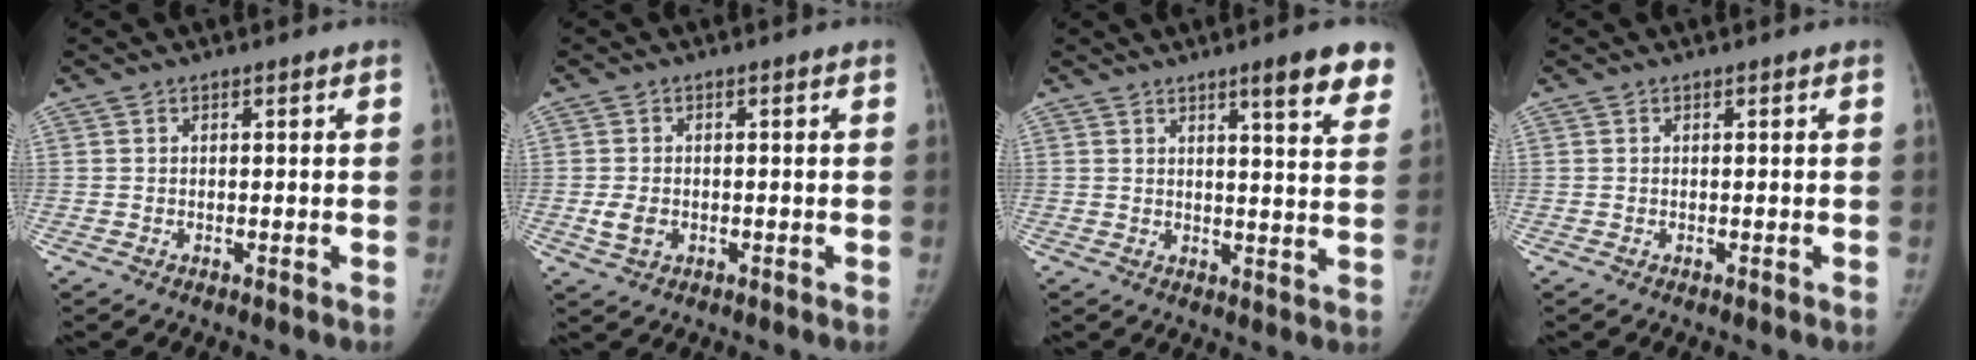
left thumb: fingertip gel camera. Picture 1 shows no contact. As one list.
[{"total": 3.2, "force": [-0.8, 2.3, 2.0], "torque": [-0.036, 0.000, -0.009]}, {"total": 9.8, "force": [6.5, 1.4, 7.1], "torque": [-0.071, -0.034, 0.078]}, {"total": 0.0}]